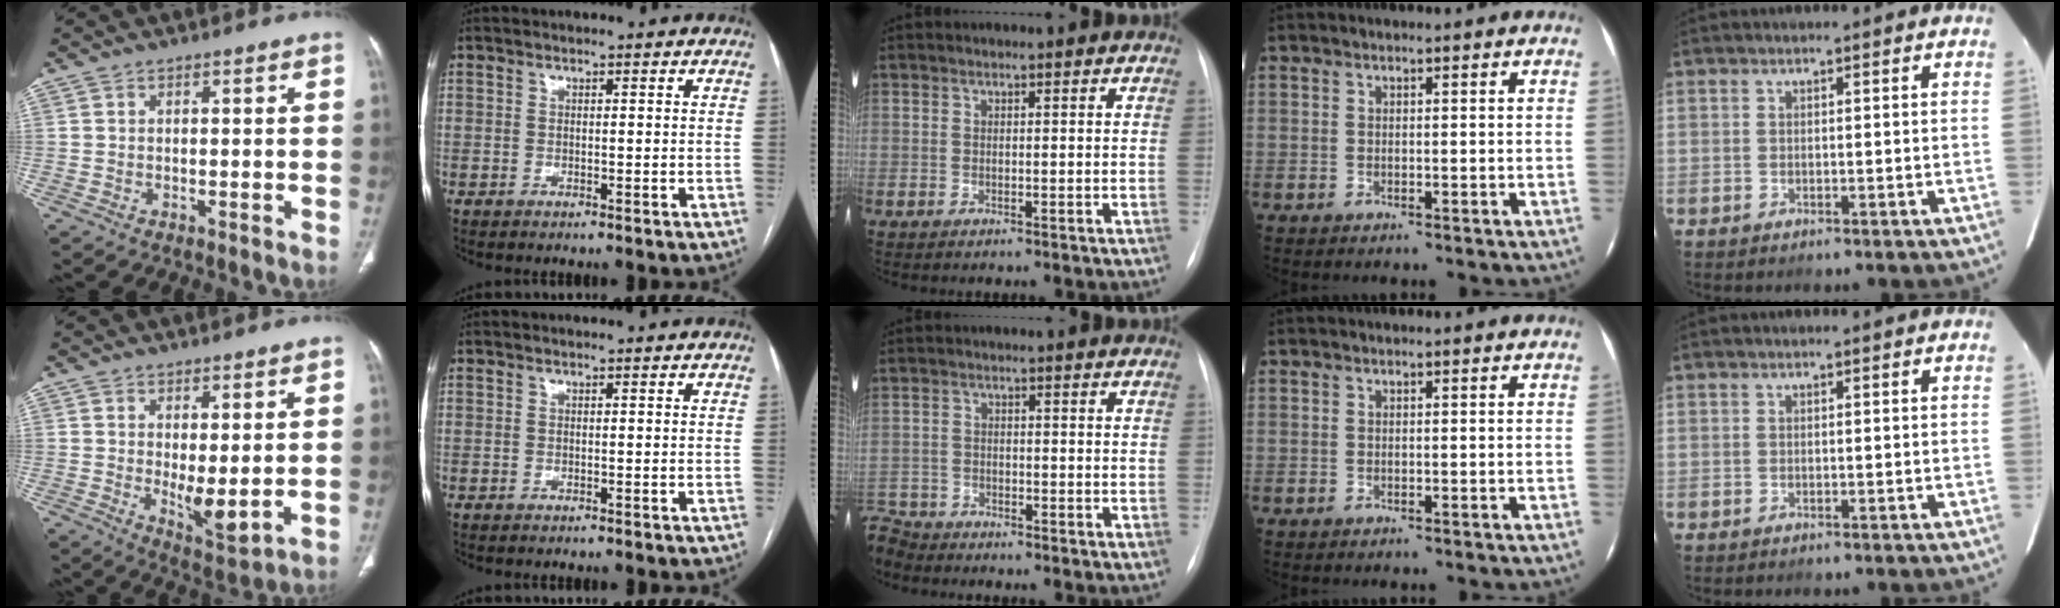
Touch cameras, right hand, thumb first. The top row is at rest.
{"thumb": {"total": 6.3, "force": [0.3, 2.3, 5.9], "torque": [-0.086, -0.023, 0.016]}, "middle": {"total": 5.1, "force": [-4.9, 1.3, -0.2], "torque": [0.010, -0.007, -0.099]}}